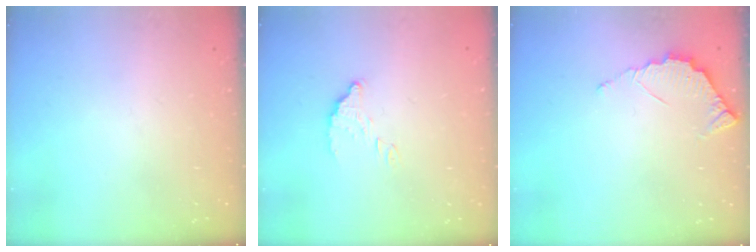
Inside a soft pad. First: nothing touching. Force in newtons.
{"total": 4.3, "press": 4.3, "slide": 0.1}
{"total": 4.0, "press": 4.0, "slide": 0.3}